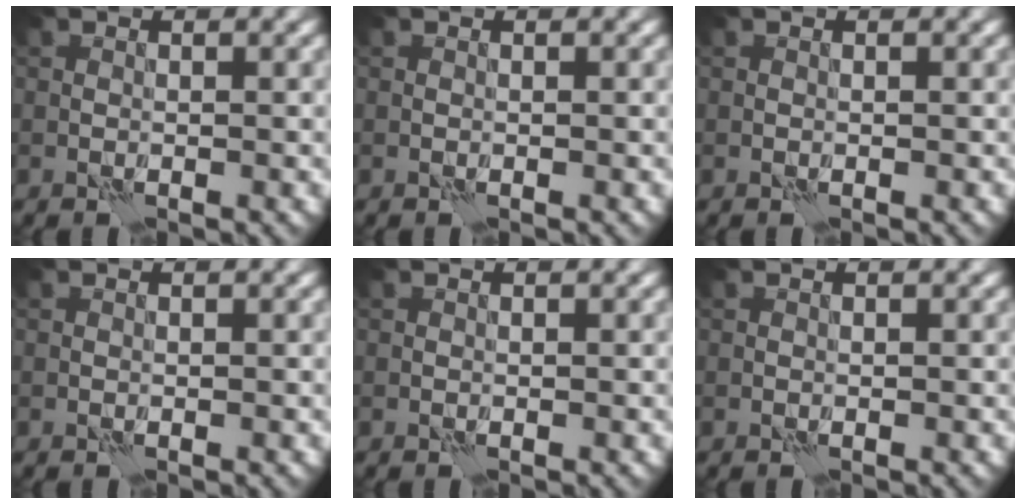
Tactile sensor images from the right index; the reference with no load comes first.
{"total": 0.0}
{"total": 0.0}
{"total": 0.0}
{"total": 0.0}
{"total": 0.0}